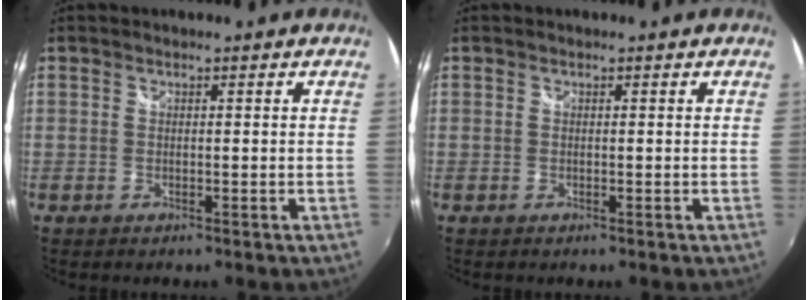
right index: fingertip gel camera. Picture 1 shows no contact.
{"total": 0.0}